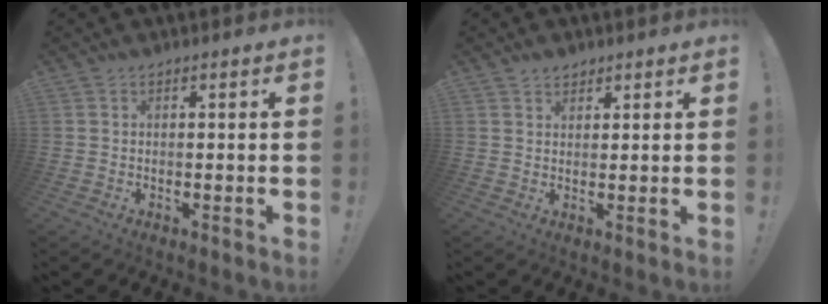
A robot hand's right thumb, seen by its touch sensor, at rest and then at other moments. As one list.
[{"total": 2.4, "force": [1.9, 1.4, 0.5], "torque": [0.000, -0.011, 0.034]}]